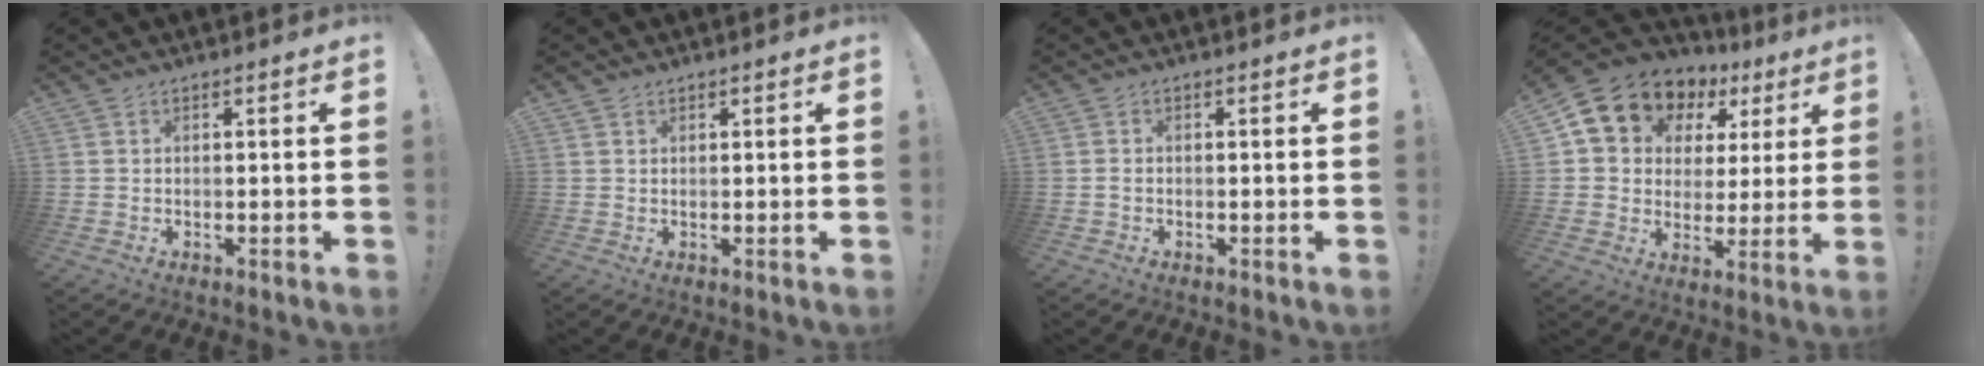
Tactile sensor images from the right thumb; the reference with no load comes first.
{"total": 1.1, "force": [0.9, 0.6, 0.1], "torque": [0.006, -0.004, 0.016]}
{"total": 0.7, "force": [-0.1, 0.3, 0.7], "torque": [-0.018, 0.004, -0.001]}
{"total": 10.8, "force": [6.7, 7.8, 3.4], "torque": [-0.063, -0.048, 0.128]}